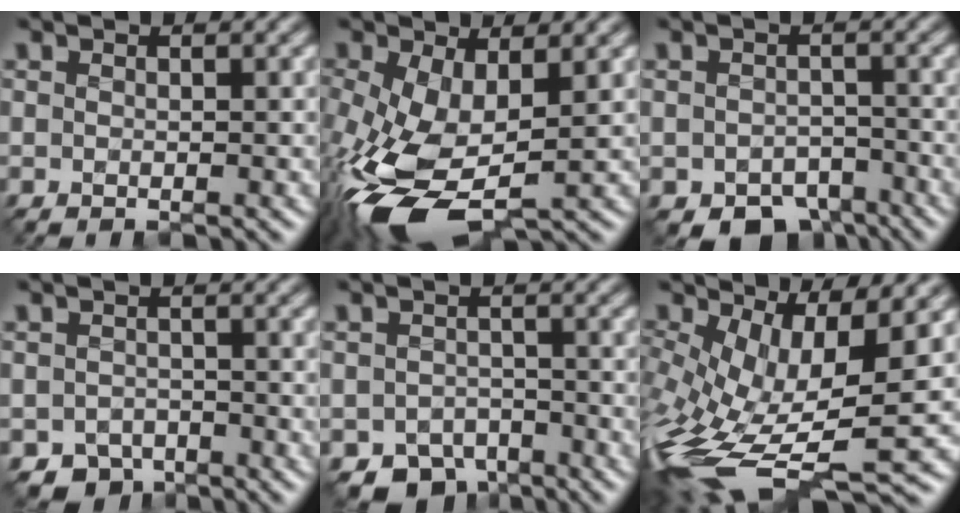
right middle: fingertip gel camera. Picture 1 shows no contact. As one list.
[{"total": 9.0, "force": [-2.6, 4.6, 7.3], "torque": [-0.187, -0.032, -0.036]}, {"total": 3.5, "force": [-2.8, 1.9, 0.9], "torque": [-0.015, -0.013, -0.040]}, {"total": 1.9, "force": [-1.6, 1.0, -0.3], "torque": [0.001, -0.005, -0.026]}, {"total": 3.1, "force": [-2.5, 1.8, 0.3], "torque": [-0.004, -0.009, -0.040]}, {"total": 10.7, "force": [-2.3, 4.4, 9.5], "torque": [-0.209, -0.033, -0.026]}]